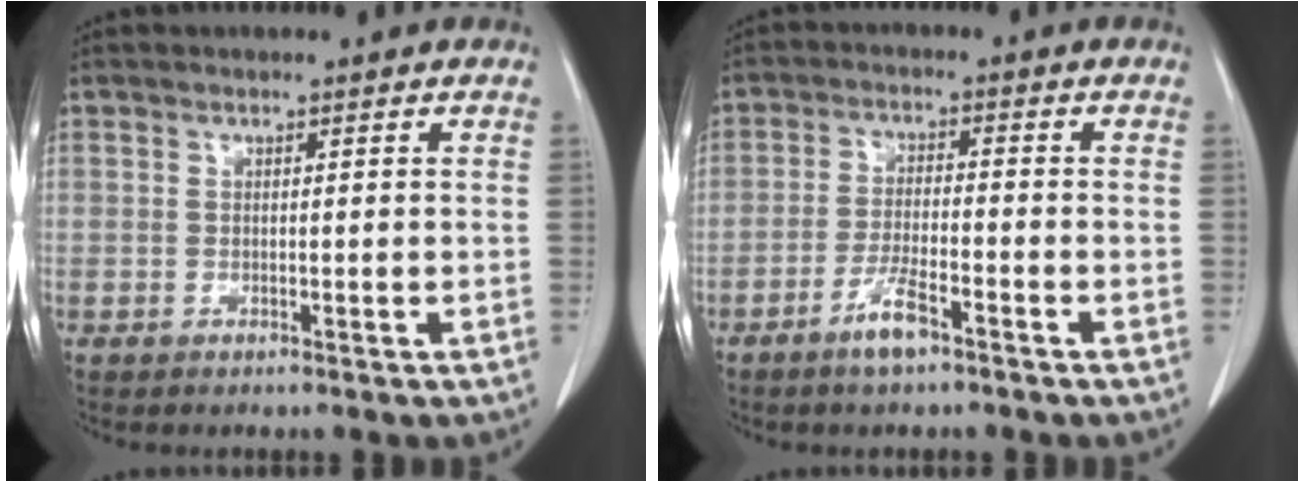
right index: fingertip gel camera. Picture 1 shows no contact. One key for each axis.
{"total": 4.9, "fx": -3.3, "fy": 0.7, "fz": 3.6, "tx": -0.069, "ty": -0.002, "tz": -0.061}